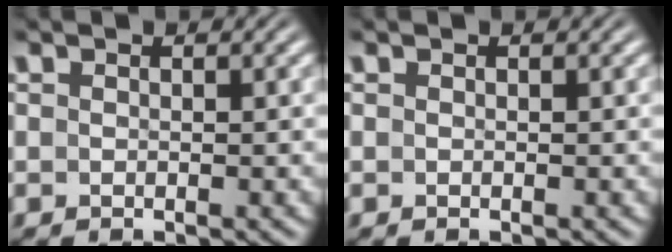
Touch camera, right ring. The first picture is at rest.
{"total": 0.0}